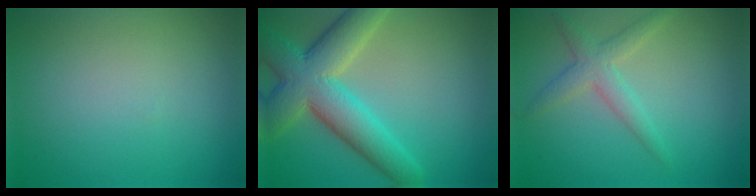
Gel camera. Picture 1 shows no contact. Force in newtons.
{"total": 8.7, "press": 8.7, "slide": 0.5}
{"total": 2.7, "press": 2.7, "slide": 0.0}